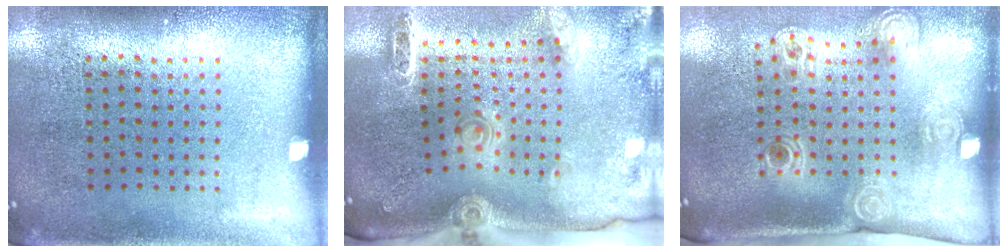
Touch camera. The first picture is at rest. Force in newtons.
{"total": 3.0, "press": 2.1, "slide": 2.2}
{"total": 2.2, "press": 1.5, "slide": 1.6}